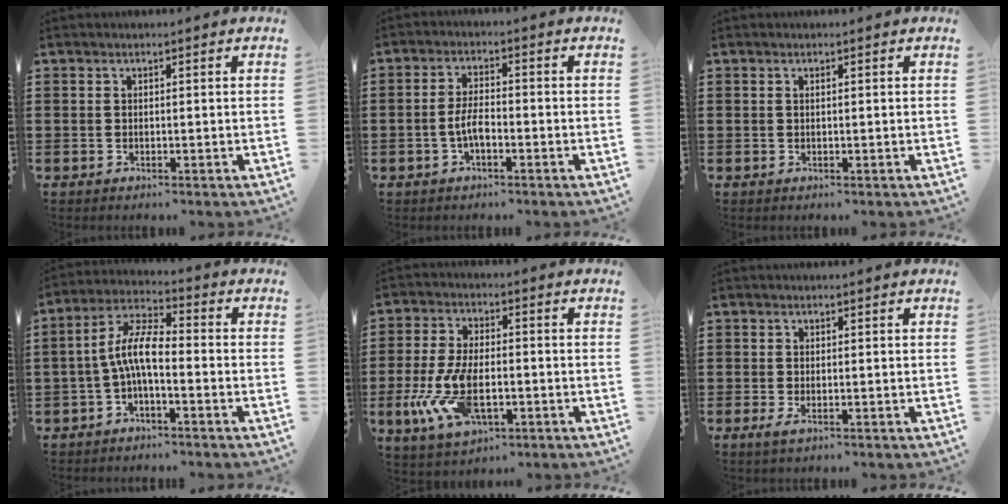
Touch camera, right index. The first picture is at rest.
{"total": 4.1, "force": [-1.4, 1.5, 3.6], "torque": [-0.085, -0.001, -0.032]}
{"total": 0.0}
{"total": 7.6, "force": [-1.6, 2.4, 7.0], "torque": [-0.160, -0.004, -0.036]}
{"total": 10.3, "force": [-2.9, 4.8, 8.7], "torque": [-0.205, -0.014, -0.055]}
{"total": 0.8, "force": [-0.2, 0.3, 0.7], "torque": [-0.013, -0.002, -0.003]}